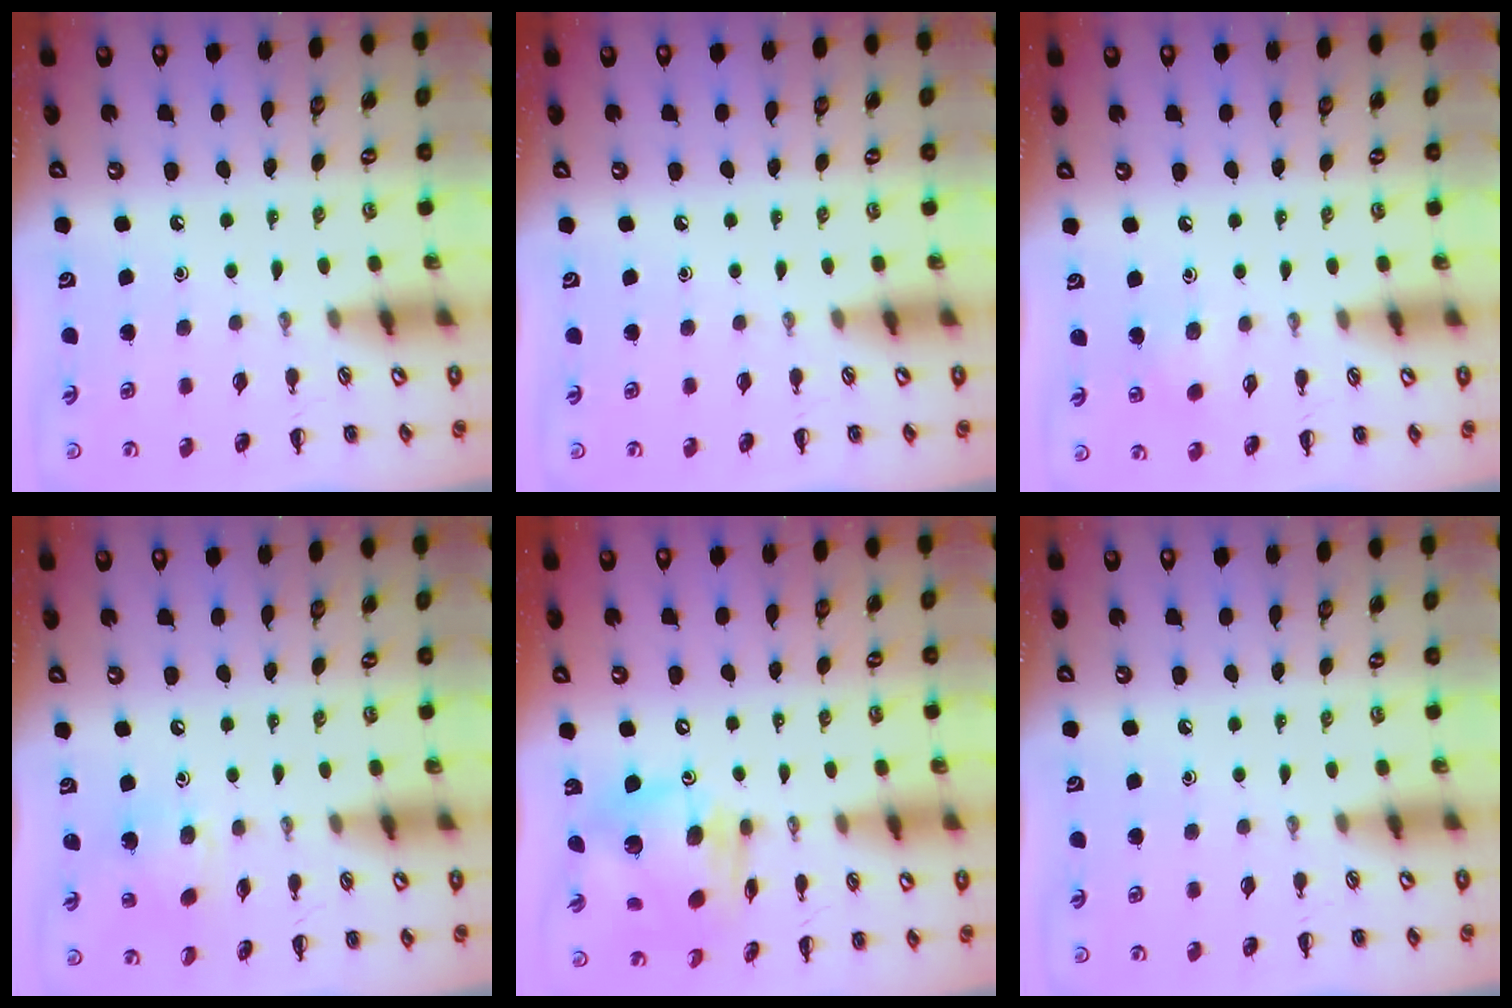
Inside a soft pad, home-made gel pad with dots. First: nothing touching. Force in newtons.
{"total": 0.0}
{"total": 5.1, "press": 5.0, "slide": 1.2}
{"total": 8.4, "press": 8.1, "slide": 2.1}
{"total": 14.0, "press": 13.3, "slide": 4.3}
{"total": 0.0}